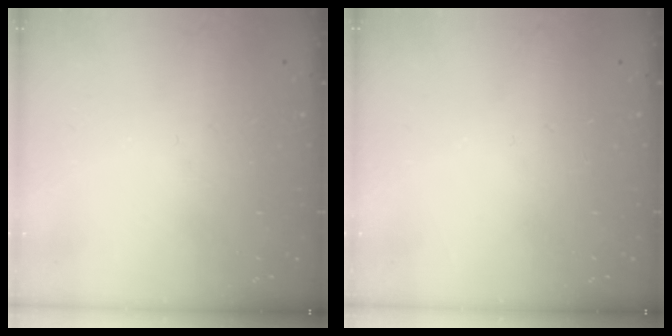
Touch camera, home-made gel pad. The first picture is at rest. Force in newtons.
{"total": 0.0}